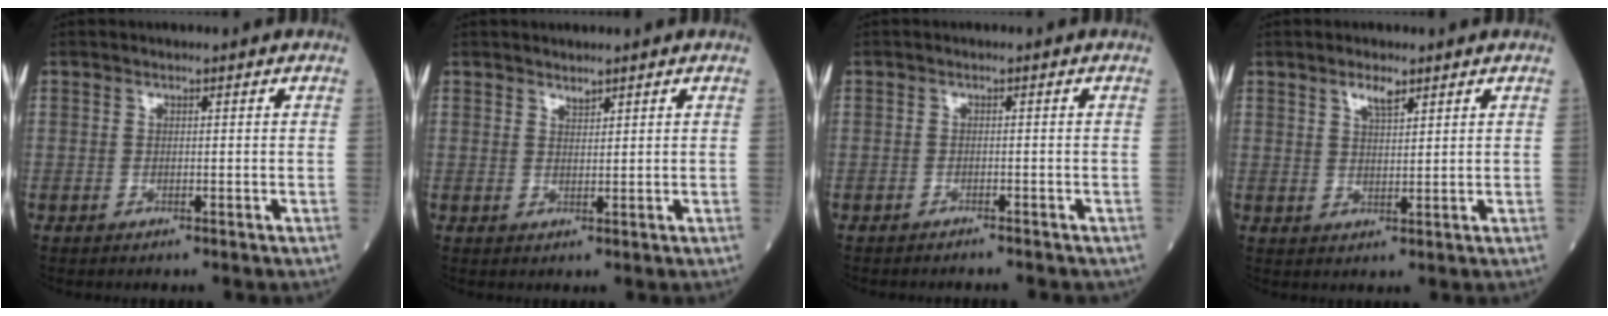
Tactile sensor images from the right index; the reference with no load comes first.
{"total": 1.1, "force": [1.0, 0.1, 0.3], "torque": [-0.008, -0.005, 0.019]}
{"total": 3.3, "force": [-3.0, 0.8, 0.9], "torque": [-0.016, -0.002, -0.036]}
{"total": 2.9, "force": [2.0, 0.7, 2.0], "torque": [-0.038, 0.001, 0.038]}